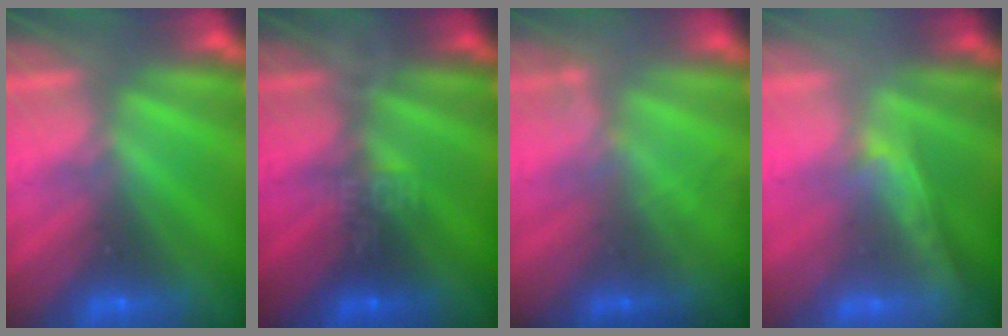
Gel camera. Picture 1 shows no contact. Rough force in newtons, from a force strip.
{"total": 3.3}
{"total": 1.8}
{"total": 1.8}